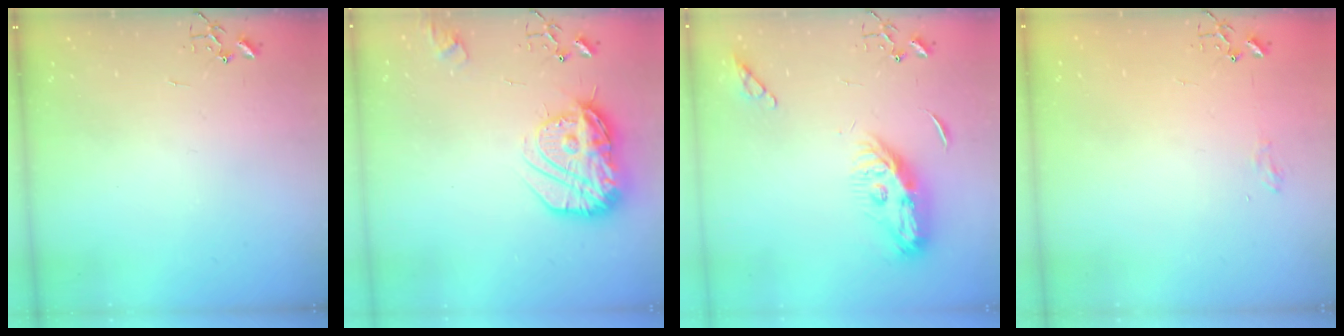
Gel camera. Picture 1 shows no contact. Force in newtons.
{"total": 17.0, "press": 17.0, "slide": 1.4}
{"total": 11.4, "press": 11.4, "slide": 0.5}
{"total": 6.8, "press": 6.8, "slide": 0.7}